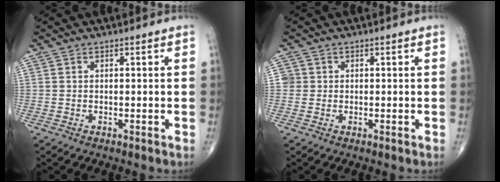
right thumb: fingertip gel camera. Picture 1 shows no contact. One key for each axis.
{"total": 1.7, "fx": 0.1, "fy": 1.7, "fz": 0.2, "tx": 0.009, "ty": 0.005, "tz": -0.001}